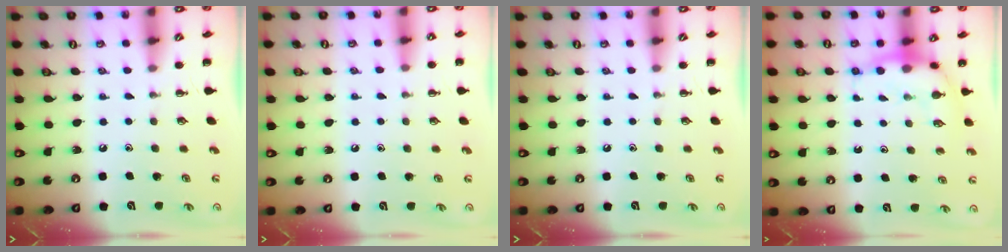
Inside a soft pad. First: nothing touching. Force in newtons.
{"total": 3.6, "press": 3.5, "slide": 1.1}
{"total": 0.0}
{"total": 7.4, "press": 7.4, "slide": 0.7}